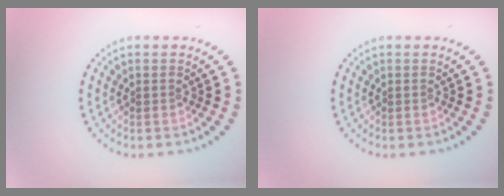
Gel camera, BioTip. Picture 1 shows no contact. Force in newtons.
{"total": 0.0}